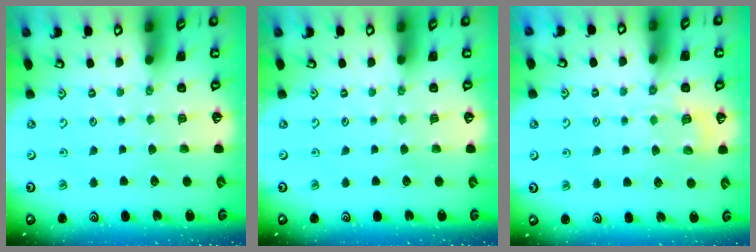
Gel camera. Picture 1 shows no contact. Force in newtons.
{"total": 0.0}
{"total": 5.1, "press": 4.9, "slide": 1.4}